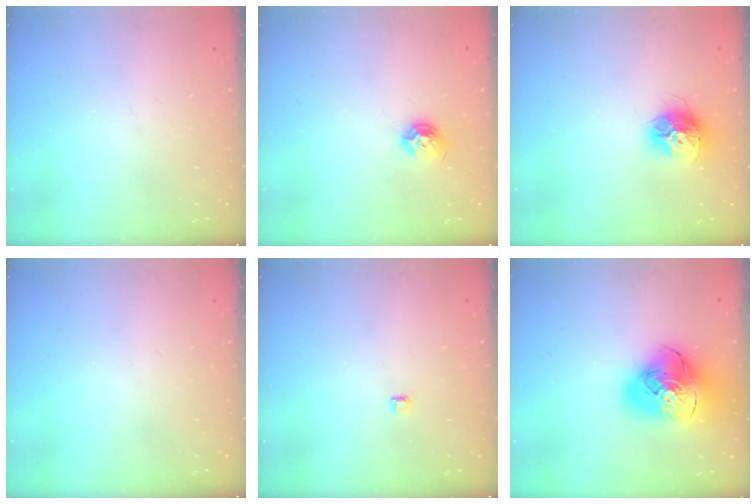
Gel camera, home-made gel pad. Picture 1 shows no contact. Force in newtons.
{"total": 7.0, "press": 6.9, "slide": 0.7}
{"total": 12.2, "press": 12.1, "slide": 1.0}
{"total": 0.0}
{"total": 2.8, "press": 2.8, "slide": 0.4}
{"total": 20.4, "press": 20.2, "slide": 2.5}